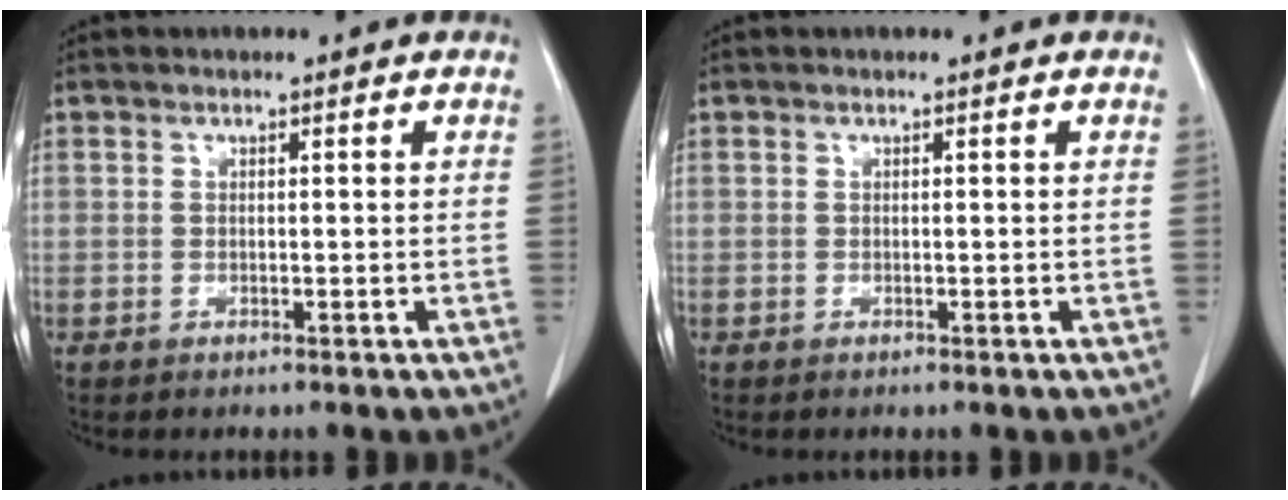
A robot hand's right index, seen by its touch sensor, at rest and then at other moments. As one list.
[{"total": 0.0}]